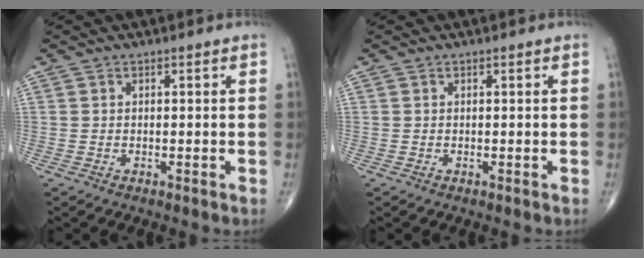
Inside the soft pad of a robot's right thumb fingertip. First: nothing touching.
{"total": 0.0}